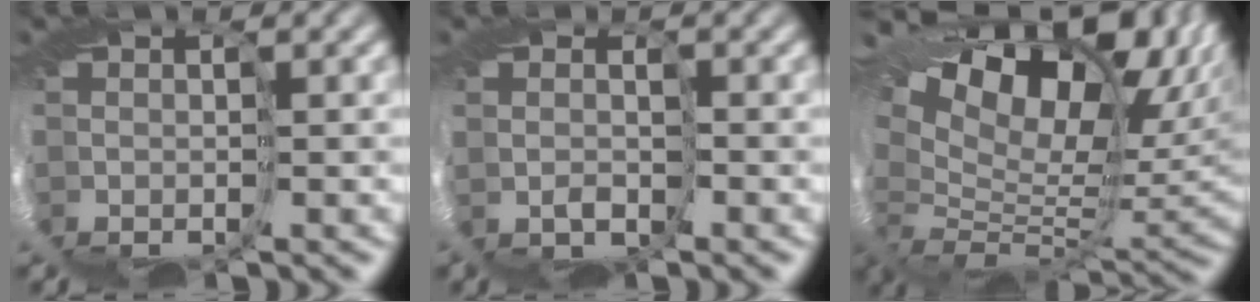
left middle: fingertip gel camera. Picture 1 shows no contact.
{"total": 2.0, "force": [1.5, -0.6, -1.2], "torque": [0.026, 0.004, 0.021]}
{"total": 15.4, "force": [11.7, 5.5, 8.5], "torque": [-0.172, 0.044, 0.201]}